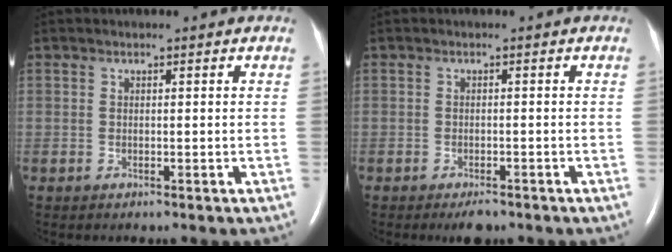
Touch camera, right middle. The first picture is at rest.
{"total": 2.5, "force": [-1.9, 0.9, 1.3], "torque": [-0.023, -0.003, -0.023]}